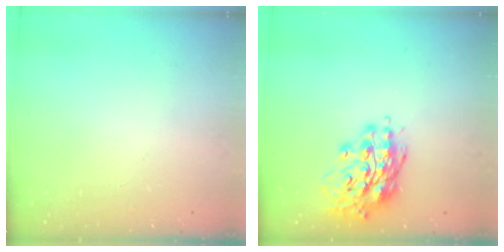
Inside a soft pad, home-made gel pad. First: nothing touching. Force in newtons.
{"total": 16.0, "press": 15.8, "slide": 2.7}